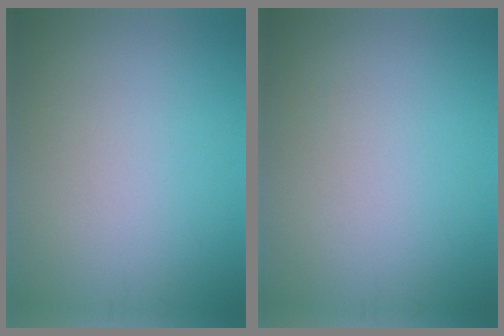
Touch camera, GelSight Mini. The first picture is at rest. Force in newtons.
{"total": 0.0}